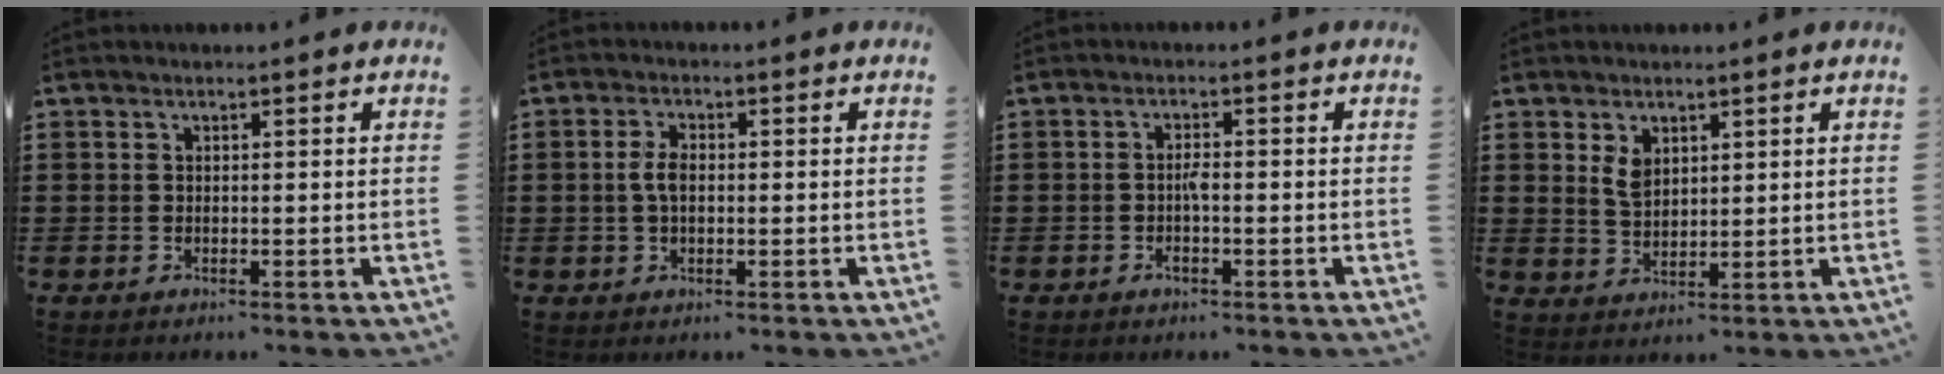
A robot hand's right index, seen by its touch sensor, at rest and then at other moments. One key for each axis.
{"total": 3.4, "fx": 0.1, "fy": 1.7, "fz": 2.9, "tx": -0.066, "ty": 0.004, "tz": -0.003}
{"total": 2.0, "fx": -0.6, "fy": 0.6, "fz": 1.8, "tx": -0.035, "ty": 0.004, "tz": -0.011}
{"total": 3.3, "fx": 1.8, "fy": 2.1, "fz": 1.9, "tx": -0.045, "ty": 0.006, "tz": 0.032}